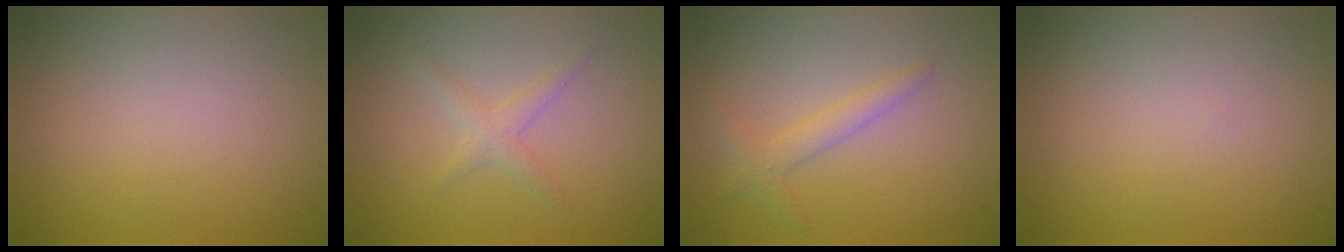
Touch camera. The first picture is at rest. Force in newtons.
{"total": 1.4, "press": 1.4, "slide": 0.1}
{"total": 1.7, "press": 1.7, "slide": 0.1}
{"total": 0.0}